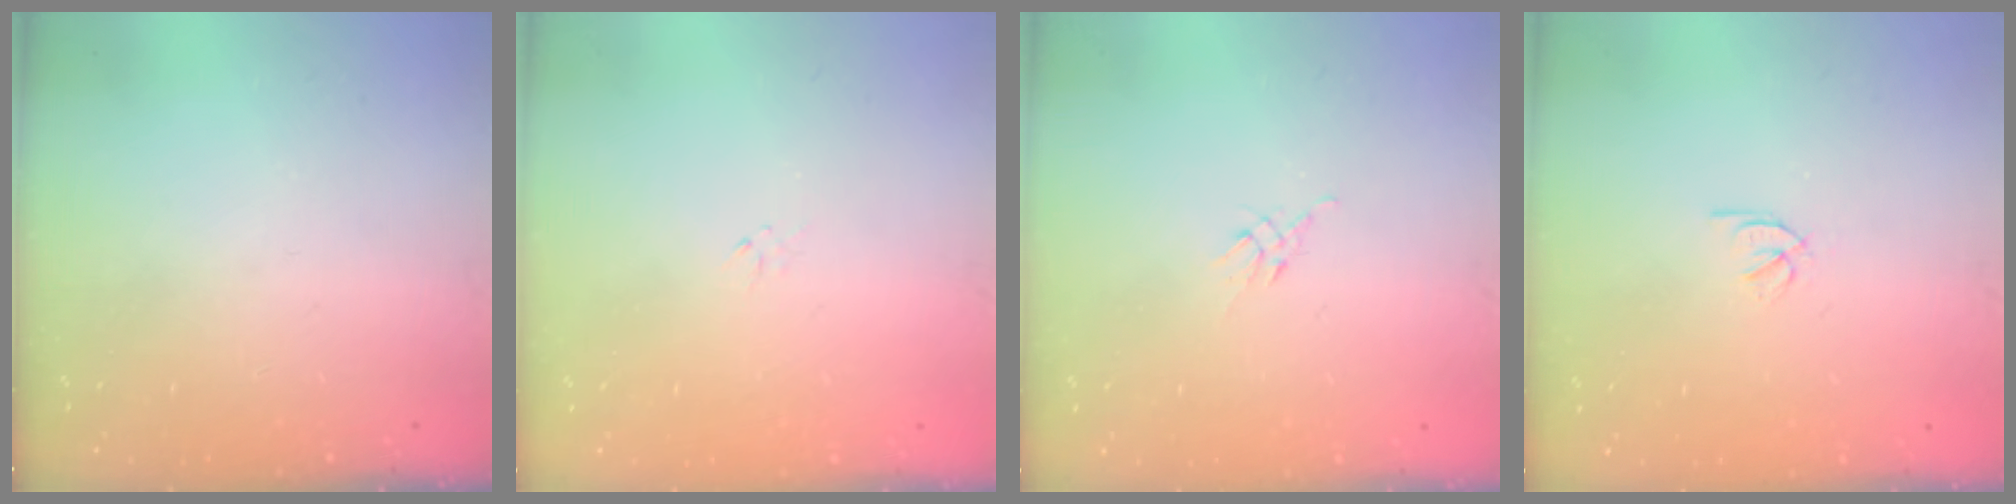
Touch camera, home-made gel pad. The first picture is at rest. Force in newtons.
{"total": 0.0}
{"total": 2.6, "press": 2.5, "slide": 0.7}
{"total": 2.1, "press": 2.1, "slide": 0.4}